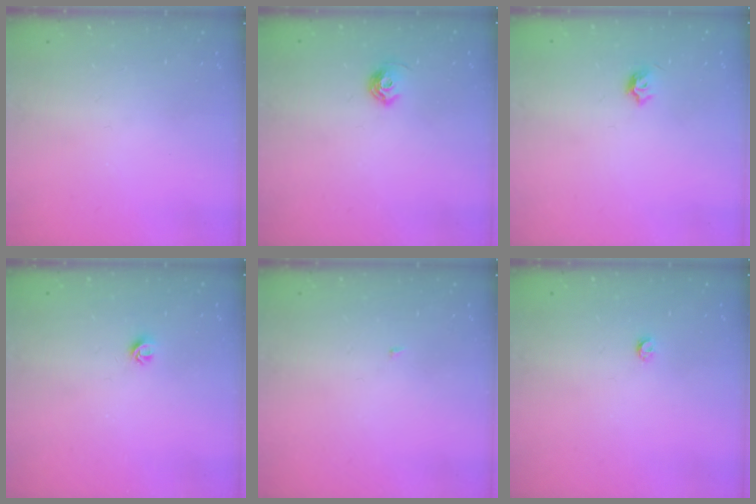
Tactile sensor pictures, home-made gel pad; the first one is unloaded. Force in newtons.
{"total": 6.1, "press": 6.0, "slide": 1.1}
{"total": 4.0, "press": 3.9, "slide": 0.7}
{"total": 5.0, "press": 4.9, "slide": 0.7}
{"total": 1.8, "press": 1.8, "slide": 0.2}
{"total": 2.9, "press": 2.8, "slide": 0.5}